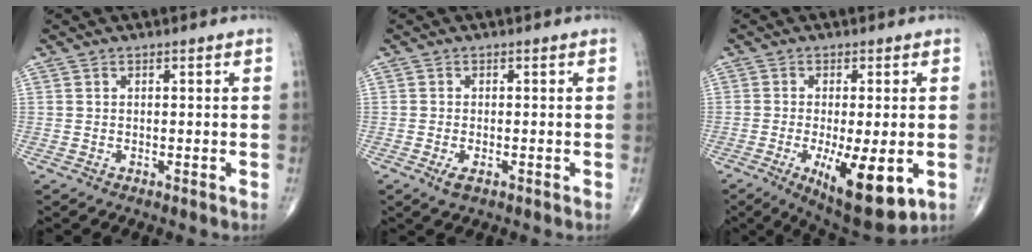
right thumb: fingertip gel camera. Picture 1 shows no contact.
{"total": 2.2, "force": [-1.0, 0.9, 1.8], "torque": [-0.034, -0.002, -0.018]}
{"total": 12.7, "force": [-3.8, 4.0, 11.5], "torque": [-0.181, -0.022, -0.048]}